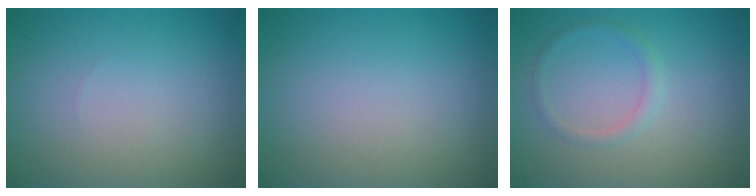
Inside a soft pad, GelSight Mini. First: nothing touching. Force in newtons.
{"total": 0.0}
{"total": 1.2, "press": 1.2, "slide": 0.0}